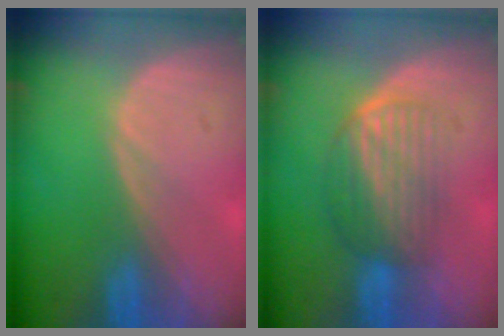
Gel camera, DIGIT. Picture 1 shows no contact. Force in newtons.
{"total": 6.0, "press": 5.8, "slide": 1.6}